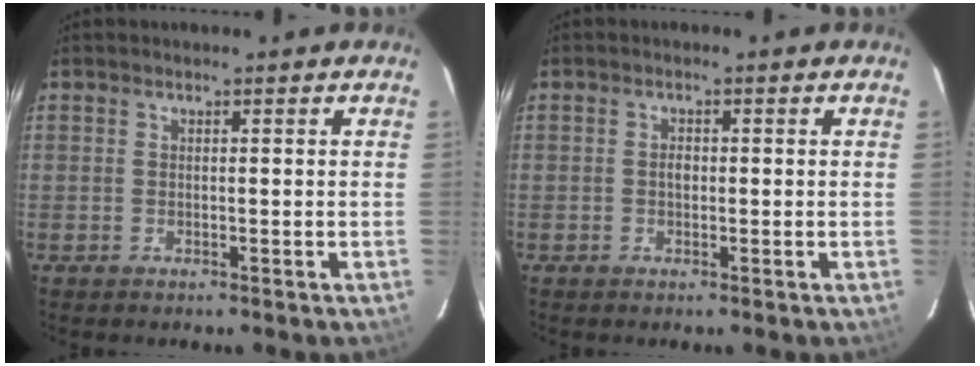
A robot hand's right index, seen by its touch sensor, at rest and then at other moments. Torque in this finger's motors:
{"motor_torque": [0.12, 0.00, 0.21, 0.04]}